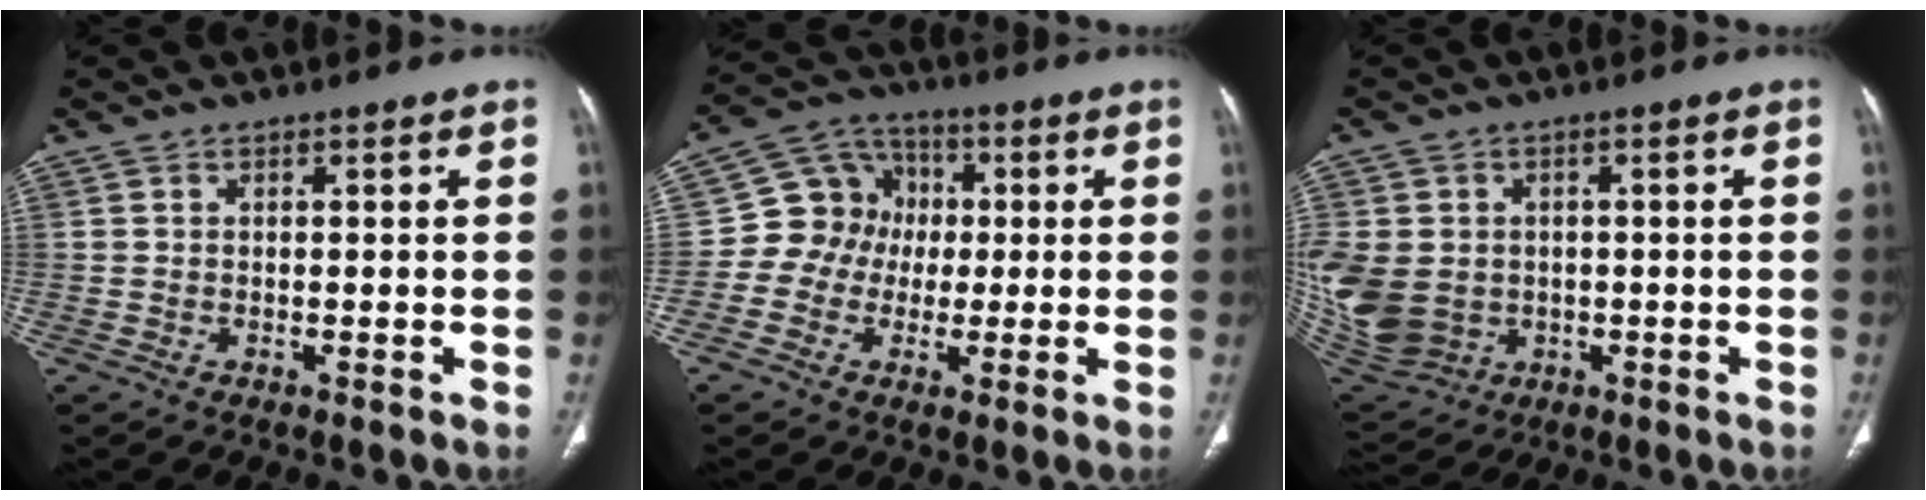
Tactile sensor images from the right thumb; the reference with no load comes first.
{"total": 10.4, "force": [-0.4, 9.6, 4.0], "torque": [-0.033, 0.029, -0.020]}
{"total": 19.1, "force": [-1.8, 16.1, 10.3], "torque": [-0.263, 0.008, -0.003]}